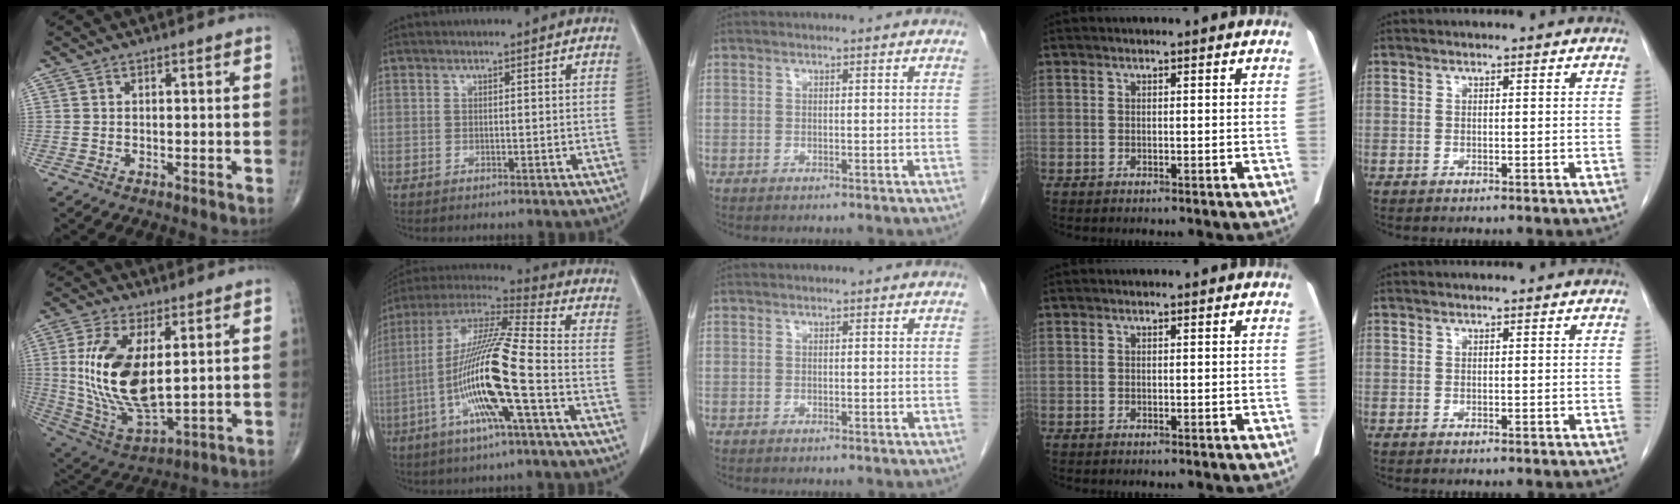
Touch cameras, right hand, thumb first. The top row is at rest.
{"thumb": {"total": 18.3, "force": [2.9, 8.4, 16.0], "torque": [-0.318, -0.022, 0.071]}, "index": {"total": 18.2, "force": [-5.1, 0.7, 17.5], "torque": [-0.349, -0.005, -0.103]}}